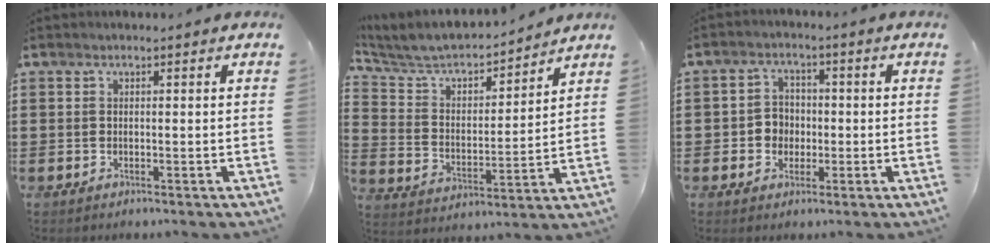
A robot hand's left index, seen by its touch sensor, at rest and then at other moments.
{"total": 5.6, "force": [5.2, 1.4, 1.6], "torque": [-0.060, -0.038, 0.083]}
{"total": 3.8, "force": [-0.8, 3.5, 1.2], "torque": [-0.036, 0.009, -0.020]}